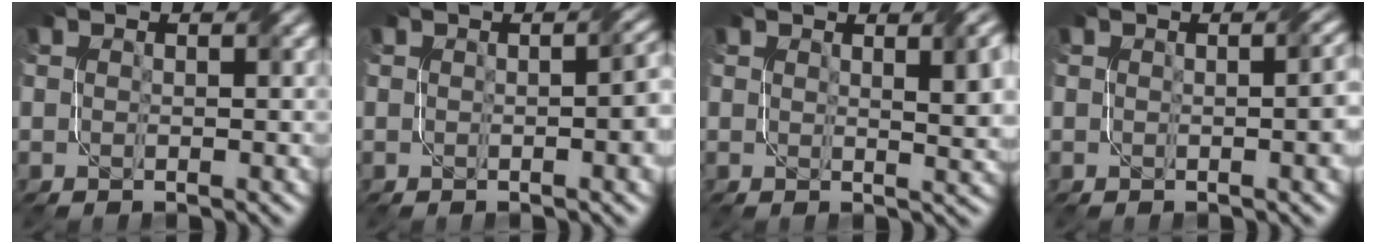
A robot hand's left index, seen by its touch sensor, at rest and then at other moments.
{"total": 3.5, "force": [-0.1, 1.0, 3.3], "torque": [-0.034, 0.010, -0.001]}
{"total": 4.8, "force": [1.9, 1.5, 4.1], "torque": [-0.039, 0.005, 0.027]}
{"total": 3.5, "force": [-0.1, 1.1, 3.3], "torque": [-0.025, 0.011, 0.000]}